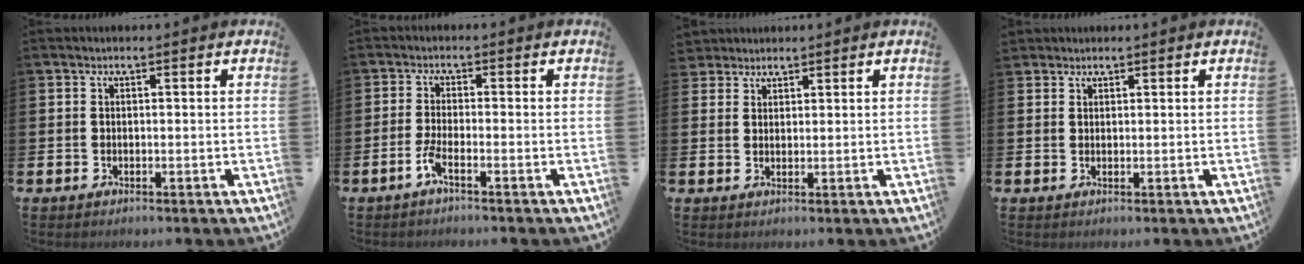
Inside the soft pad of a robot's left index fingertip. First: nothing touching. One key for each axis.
{"total": 2.0, "fx": -1.4, "fy": 0.1, "fz": 1.5, "tx": -0.041, "ty": 0.001, "tz": -0.027}
{"total": 2.9, "fx": 2.7, "fy": 1.1, "fz": -0.2, "tx": 0.005, "ty": -0.008, "tz": 0.050}
{"total": 1.6, "fx": 1.4, "fy": 0.7, "fz": -0.1, "tx": 0.007, "ty": 0.002, "tz": 0.026}